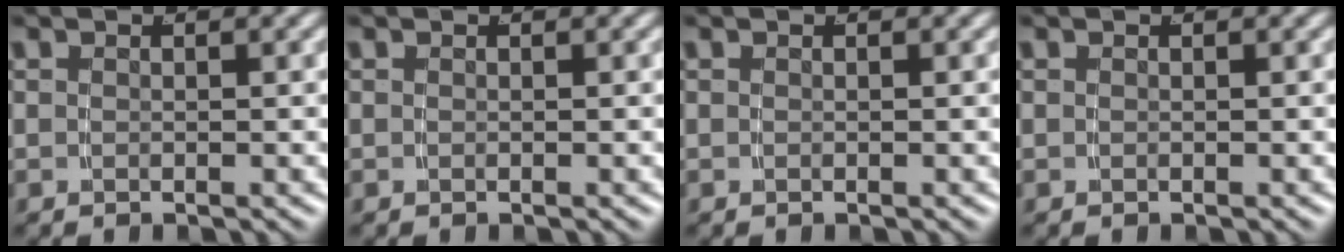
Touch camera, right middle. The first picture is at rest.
{"total": 0.0}
{"total": 1.3, "force": [-0.2, -1.2, -0.4], "torque": [0.018, -0.008, 0.006]}
{"total": 0.0}